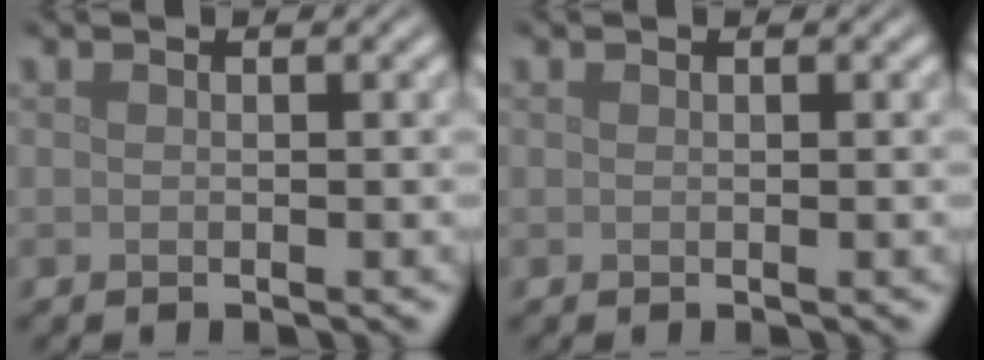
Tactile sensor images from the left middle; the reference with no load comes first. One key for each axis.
{"total": 0.0}